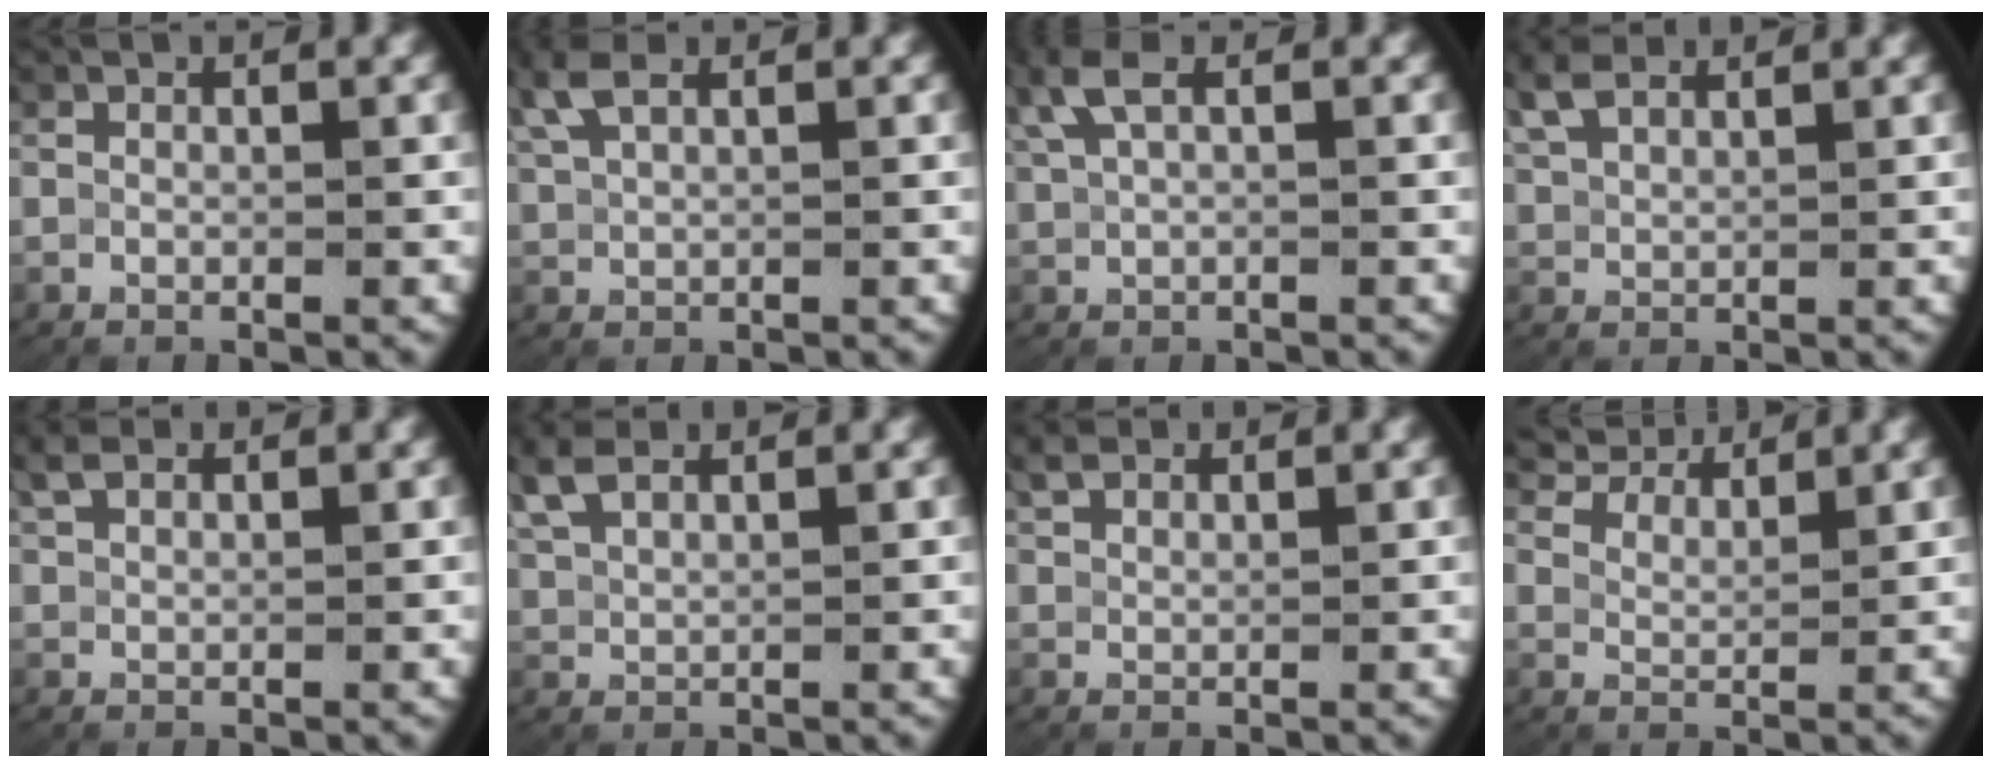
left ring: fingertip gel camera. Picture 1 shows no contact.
{"total": 2.6, "force": [1.9, 0.9, 1.7], "torque": [-0.051, 0.006, 0.040]}
{"total": 3.1, "force": [1.8, 1.1, 2.3], "torque": [-0.061, 0.010, 0.036]}
{"total": 3.0, "force": [2.6, 0.8, 1.2], "torque": [-0.046, 0.002, 0.055]}
{"total": 2.0, "force": [1.9, 0.1, 0.5], "torque": [-0.017, 0.002, 0.039]}
{"total": 3.3, "force": [2.7, 1.1, 1.4], "torque": [-0.053, 0.002, 0.057]}
{"total": 2.0, "force": [2.0, 0.1, 0.4], "torque": [-0.012, 0.000, 0.041]}
{"total": 6.0, "force": [5.4, 1.6, 2.0], "torque": [-0.036, 0.014, 0.088]}